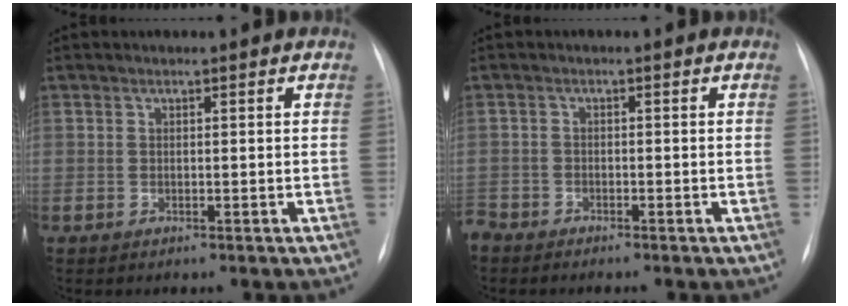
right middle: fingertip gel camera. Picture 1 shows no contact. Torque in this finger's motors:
{"motor_torque": [0.03, -0.04, 0.04, 0.01]}